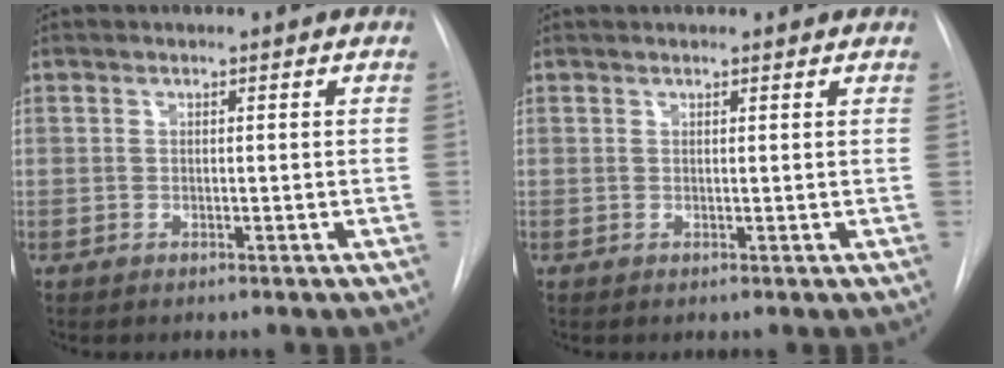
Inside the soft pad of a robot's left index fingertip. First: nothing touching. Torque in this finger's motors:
{"motor_torque": [0.09, 0.20, -0.46, -0.02]}